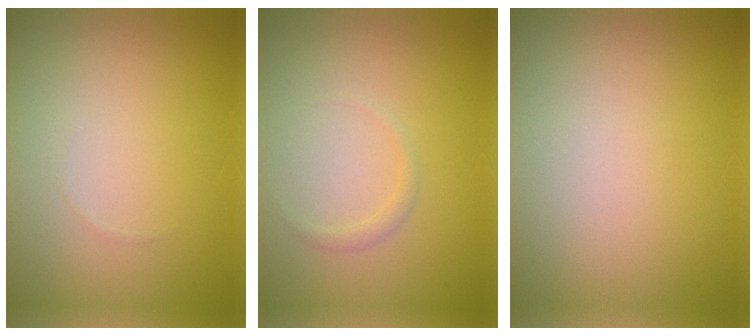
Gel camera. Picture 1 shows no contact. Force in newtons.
{"total": 0.7, "press": 0.7, "slide": 0.1}
{"total": 0.0}